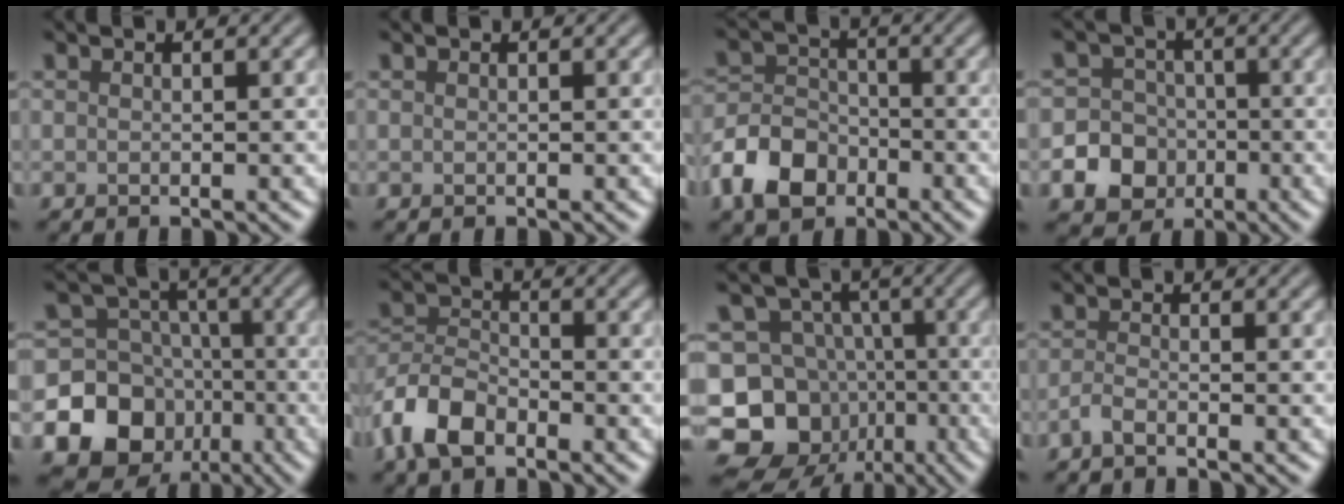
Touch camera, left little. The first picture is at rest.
{"total": 0.0}
{"total": 6.0, "force": [-3.2, 4.1, 2.8], "torque": [-0.059, 0.001, -0.074]}
{"total": 9.6, "force": [-3.6, 8.6, 2.1], "torque": [-0.039, -0.023, -0.085]}
{"total": 17.4, "force": [-6.8, 15.5, 4.0], "torque": [-0.108, -0.053, -0.117]}
{"total": 5.6, "force": [-3.5, 2.9, 3.2], "torque": [-0.065, 0.000, -0.081]}
{"total": 13.2, "force": [-5.6, 11.2, 4.4], "torque": [-0.091, 0.008, -0.107]}
{"total": 1.4, "force": [-1.0, 0.3, 0.9], "torque": [-0.020, -0.001, -0.025]}